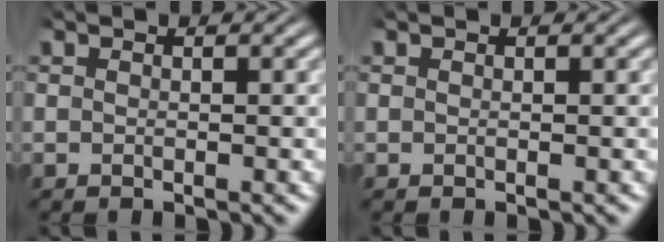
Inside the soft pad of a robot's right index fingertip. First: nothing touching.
{"total": 0.0}